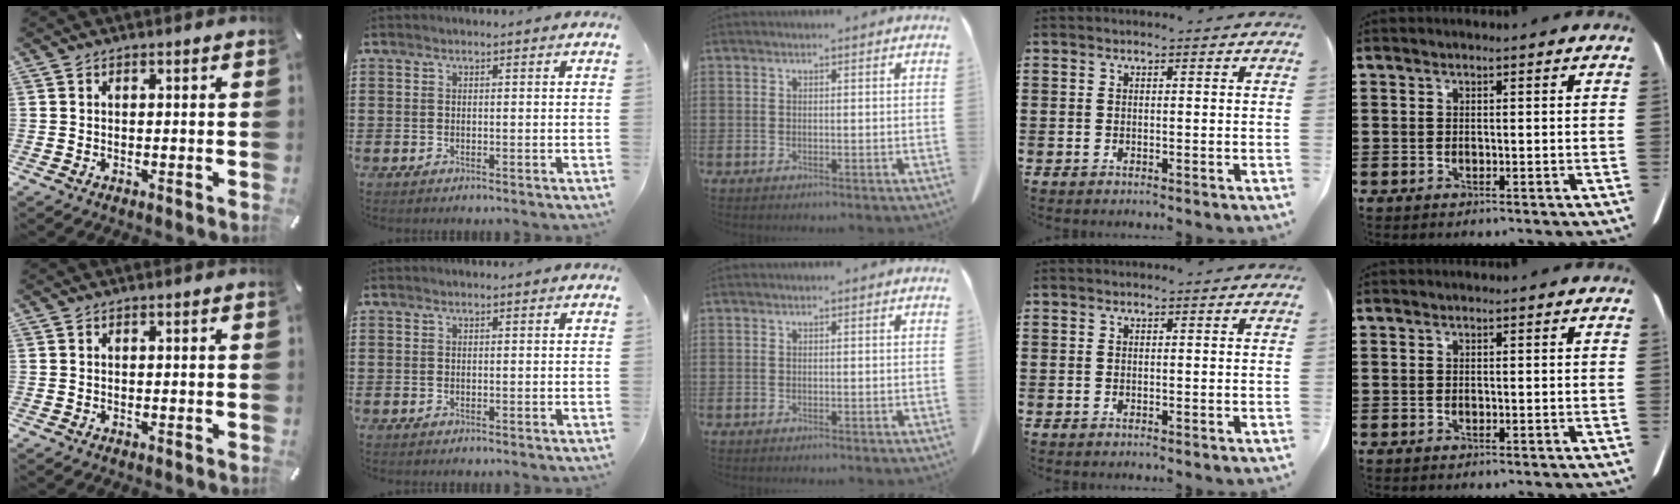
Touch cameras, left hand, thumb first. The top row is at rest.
{}